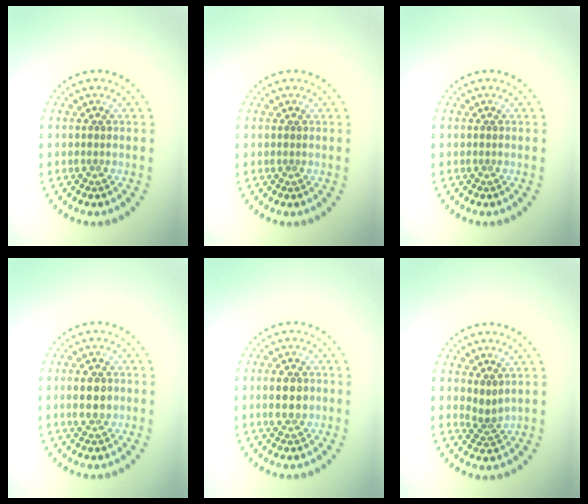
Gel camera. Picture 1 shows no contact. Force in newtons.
{"total": 0.0}
{"total": 0.0}
{"total": 2.9, "press": 2.9, "slide": 0.2}
{"total": 2.7, "press": 2.7, "slide": 0.3}
{"total": 1.8, "press": 1.1, "slide": 1.3}